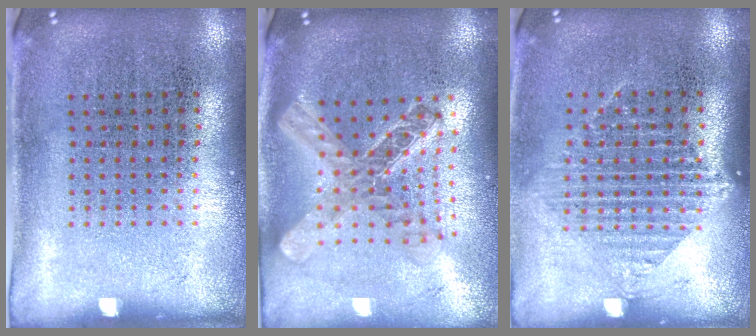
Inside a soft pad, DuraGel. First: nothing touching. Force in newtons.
{"total": 2.3, "press": 1.9, "slide": 1.3}
{"total": 1.4, "press": 1.2, "slide": 0.7}